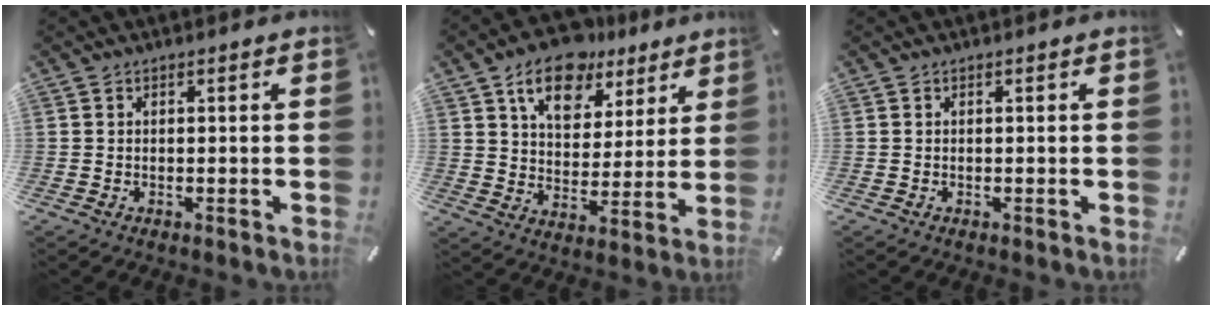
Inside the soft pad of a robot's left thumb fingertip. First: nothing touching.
{"total": 13.3, "force": [8.9, 8.2, 5.5], "torque": [-0.087, -0.050, 0.160]}
{"total": 0.0}